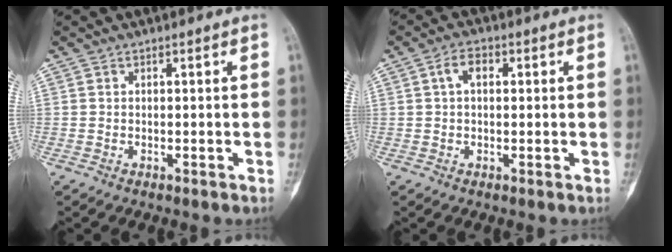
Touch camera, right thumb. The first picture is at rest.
{"total": 3.8, "force": [0.9, 2.3, 2.9], "torque": [-0.052, 0.013, 0.013]}